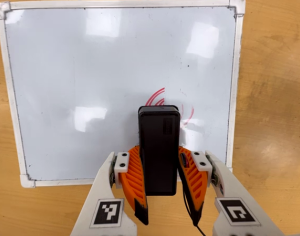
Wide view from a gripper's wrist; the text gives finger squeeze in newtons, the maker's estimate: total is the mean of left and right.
{"total": 7.6, "left": 6.6, "right": 8.6}